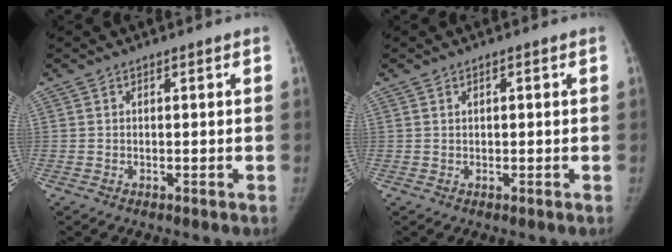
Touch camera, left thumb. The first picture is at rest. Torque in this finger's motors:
{"motor_torque": [-0.12, -0.11, -0.26, 0.19, 0.00]}